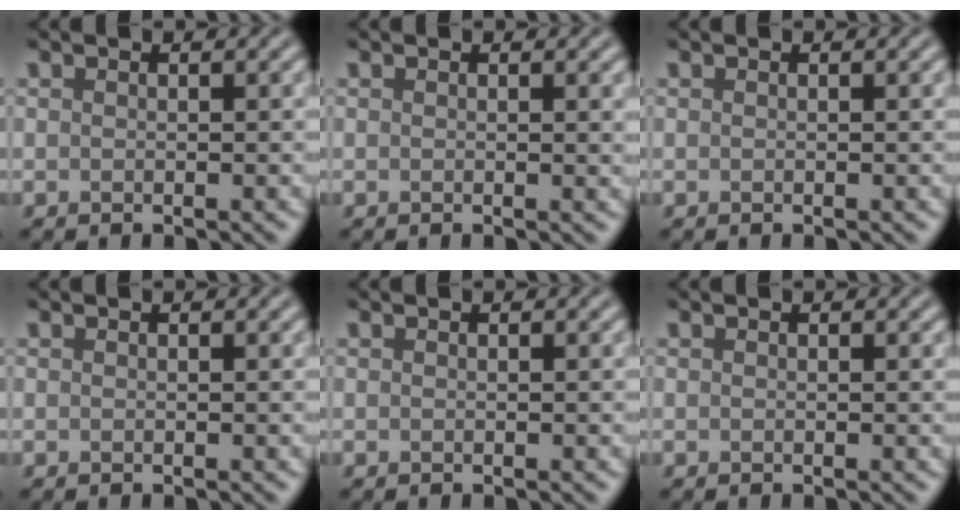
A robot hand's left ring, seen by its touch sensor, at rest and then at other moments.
{"total": 0.7, "force": [0.3, 0.1, 0.6], "torque": [-0.003, -0.001, 0.002]}
{"total": 0.0}
{"total": 0.0}
{"total": 0.0}
{"total": 0.0}